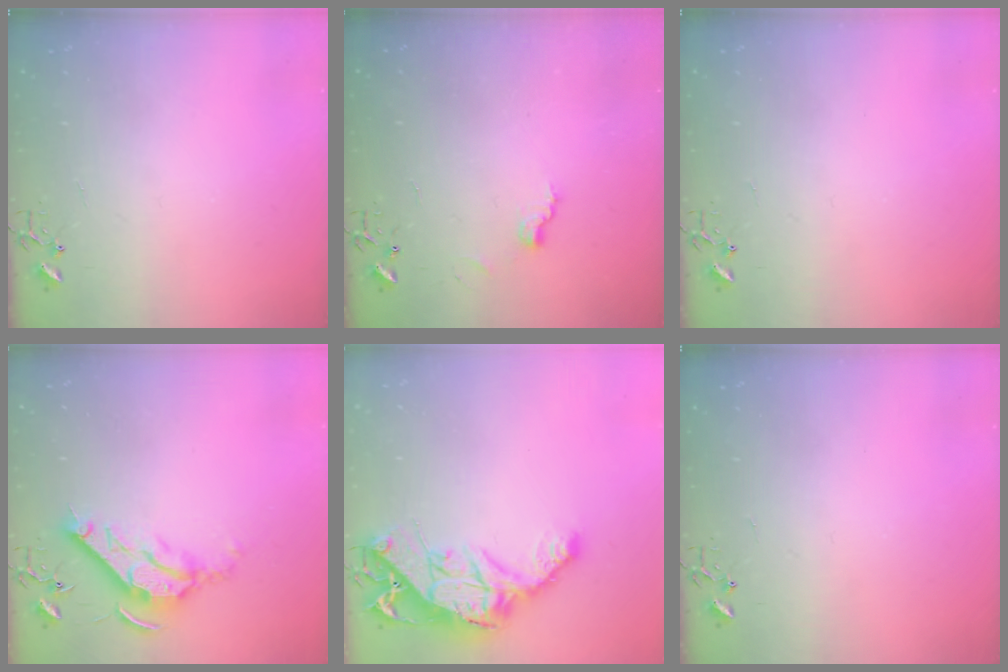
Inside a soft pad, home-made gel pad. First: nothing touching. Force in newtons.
{"total": 7.4, "press": 7.4, "slide": 0.4}
{"total": 0.0}
{"total": 11.7, "press": 11.6, "slide": 1.3}
{"total": 16.1, "press": 16.0, "slide": 1.6}
{"total": 0.0}